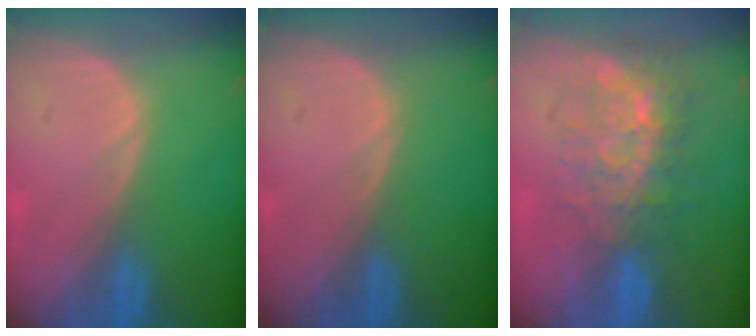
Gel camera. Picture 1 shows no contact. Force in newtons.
{"total": 0.0}
{"total": 9.0, "press": 7.6, "slide": 4.8}